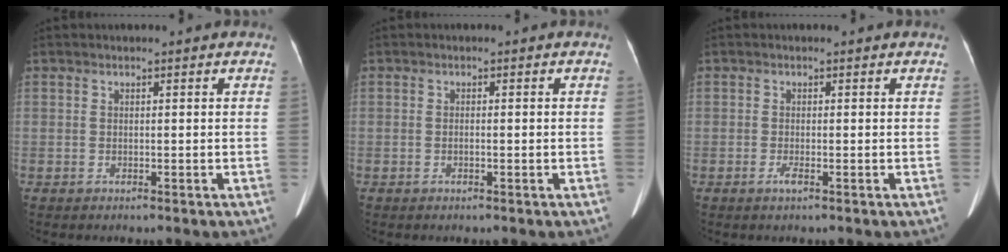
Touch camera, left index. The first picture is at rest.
{"total": 0.8, "force": [-0.3, 0.2, 0.7], "torque": [-0.017, 0.003, 0.000]}
{"total": 1.1, "force": [-0.6, 0.0, 0.9], "torque": [-0.014, -0.008, -0.012]}